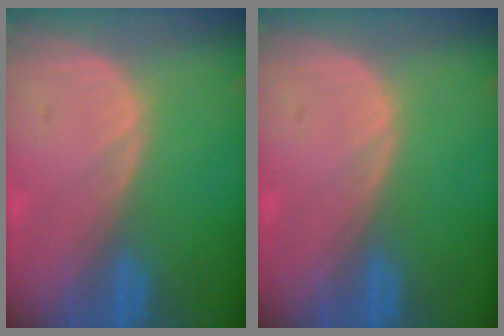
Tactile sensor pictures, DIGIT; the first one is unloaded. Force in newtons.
{"total": 0.0}